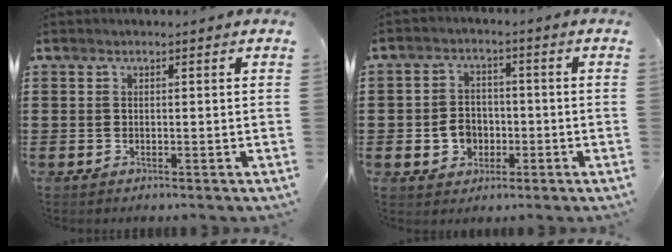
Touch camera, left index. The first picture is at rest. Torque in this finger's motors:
{"motor_torque": [0.34, 0.11, 0.23, 0.05]}